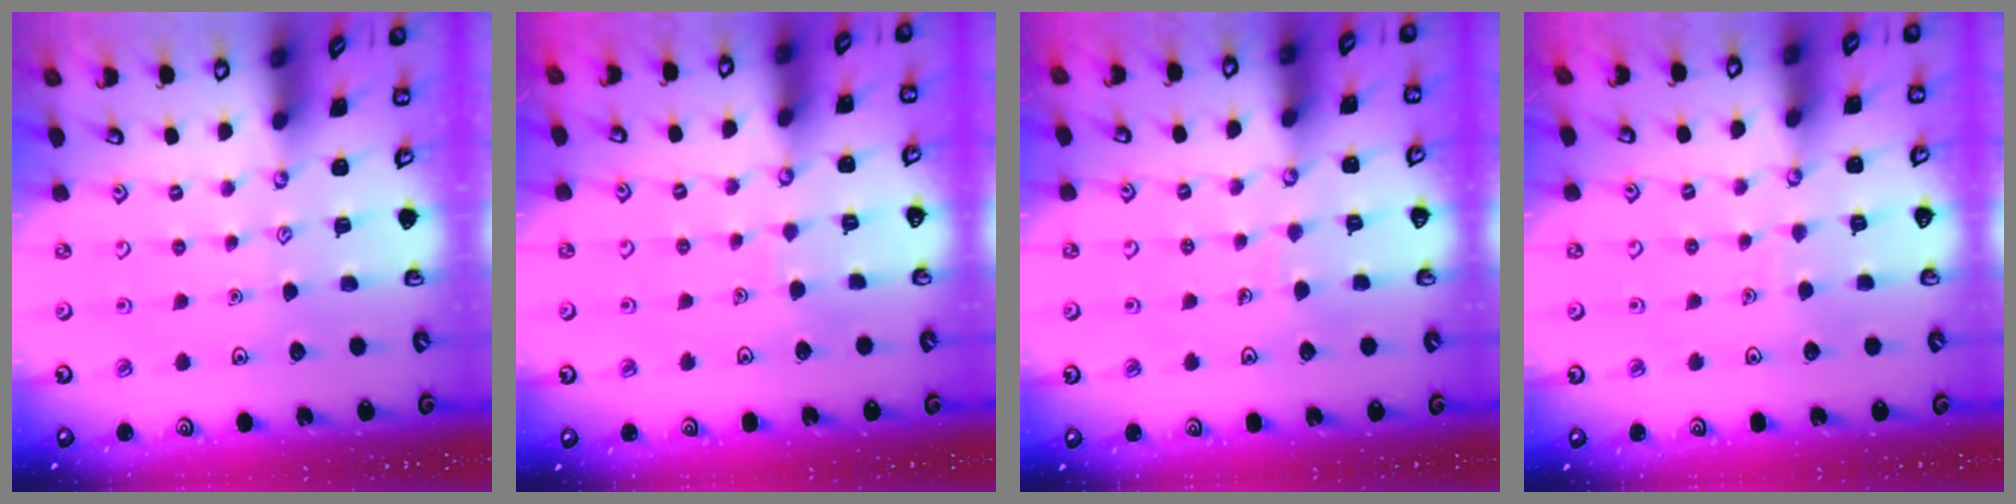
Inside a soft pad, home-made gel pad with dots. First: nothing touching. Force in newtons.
{"total": 3.0, "press": 3.0, "slide": 0.2}
{"total": 2.3, "press": 2.3, "slide": 0.1}
{"total": 2.8, "press": 2.8, "slide": 0.1}